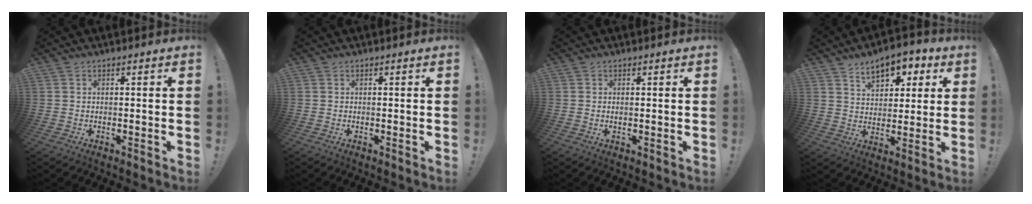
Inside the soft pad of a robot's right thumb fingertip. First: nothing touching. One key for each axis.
{"total": 0.0}
{"total": 0.6, "fx": 0.2, "fy": 0.0, "fz": 0.6, "tx": -0.010, "ty": 0.000, "tz": 0.002}
{"total": 9.8, "fx": 5.5, "fy": 5.9, "fz": 5.5, "tx": -0.076, "ty": -0.025, "tz": 0.100}